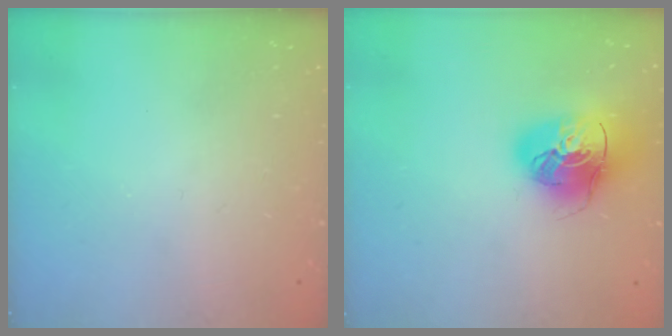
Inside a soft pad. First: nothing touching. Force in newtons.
{"total": 16.4, "press": 16.2, "slide": 2.5}